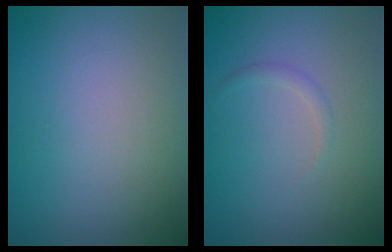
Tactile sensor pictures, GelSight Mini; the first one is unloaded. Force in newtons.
{"total": 0.7, "press": 0.7, "slide": 0.1}